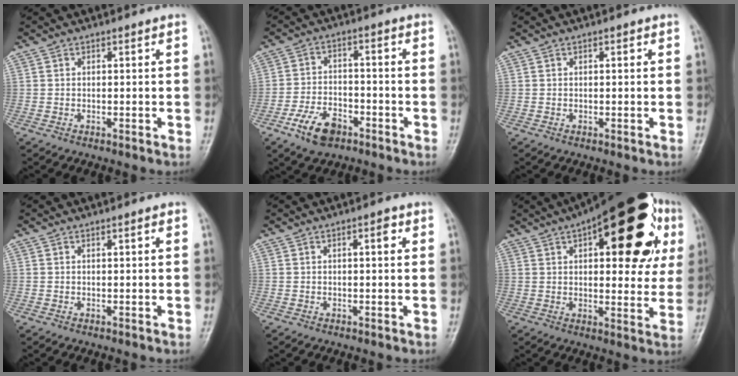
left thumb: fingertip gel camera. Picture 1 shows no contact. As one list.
[{"total": 8.2, "force": [-4.7, 4.7, 4.8], "torque": [-0.079, 0.024, -0.084]}, {"total": 0.6, "force": [0.2, 0.2, 0.6], "torque": [-0.010, 0.001, 0.003]}, {"total": 0.9, "force": [0.4, 0.1, 0.8], "torque": [-0.013, 0.001, 0.005]}, {"total": 2.2, "force": [0.8, 0.8, 1.9], "torque": [-0.027, 0.002, 0.010]}, {"total": 27.1, "force": [10.4, 10.9, 22.5], "torque": [-0.282, 0.018, 0.137]}]